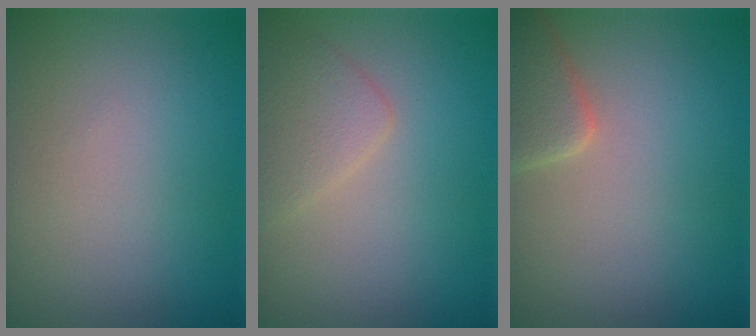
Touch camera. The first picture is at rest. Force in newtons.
{"total": 2.2, "press": 2.2, "slide": 0.1}
{"total": 3.0, "press": 3.0, "slide": 0.2}